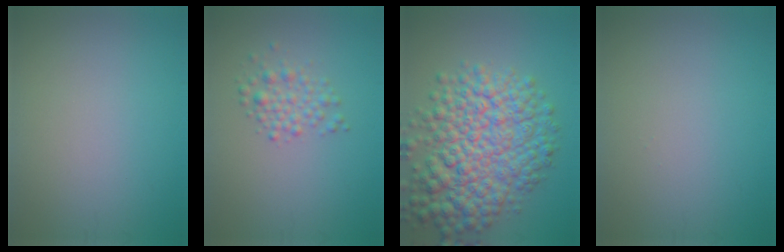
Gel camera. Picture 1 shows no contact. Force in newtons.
{"total": 2.2, "press": 2.2, "slide": 0.1}
{"total": 10.3, "press": 10.2, "slide": 0.3}
{"total": 0.0}